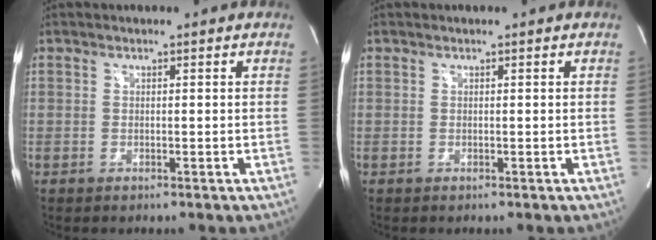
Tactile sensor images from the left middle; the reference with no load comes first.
{"total": 0.0}